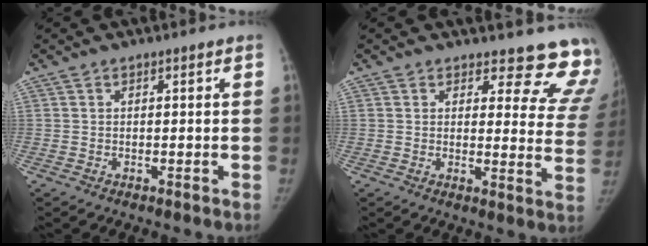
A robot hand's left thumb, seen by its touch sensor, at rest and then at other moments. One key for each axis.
{"total": 15.8, "fx": 14.5, "fy": 5.4, "fz": 3.0, "tx": 0.020, "ty": -0.132, "tz": 0.133}